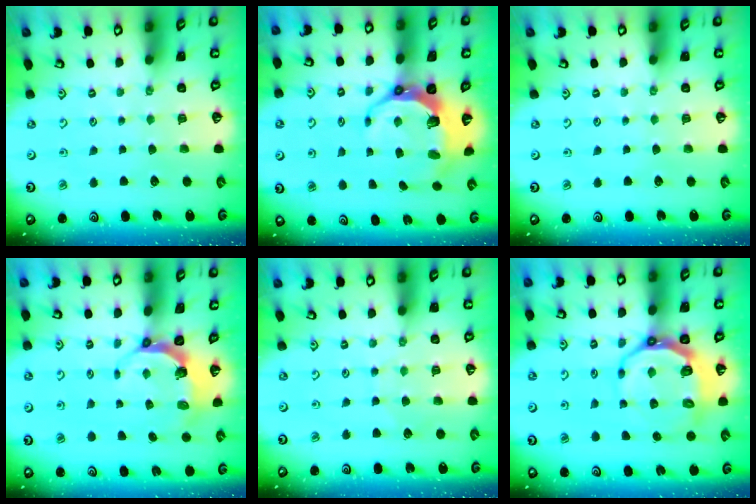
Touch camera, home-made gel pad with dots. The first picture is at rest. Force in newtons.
{"total": 10.7, "press": 9.4, "slide": 5.1}
{"total": 0.0}
{"total": 5.8, "press": 4.8, "slide": 3.4}
{"total": 4.6, "press": 4.5, "slide": 0.5}
{"total": 9.7, "press": 8.8, "slide": 4.1}